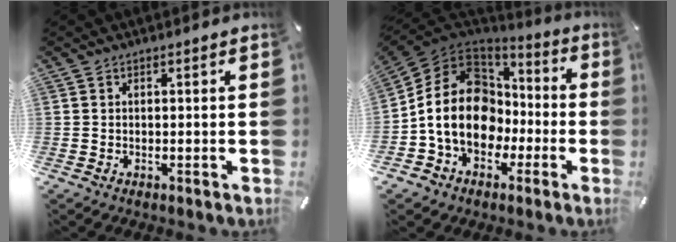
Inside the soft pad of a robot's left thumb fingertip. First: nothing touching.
{"total": 18.1, "force": [-2.3, 14.7, 10.3], "torque": [-0.215, 0.013, -0.040]}